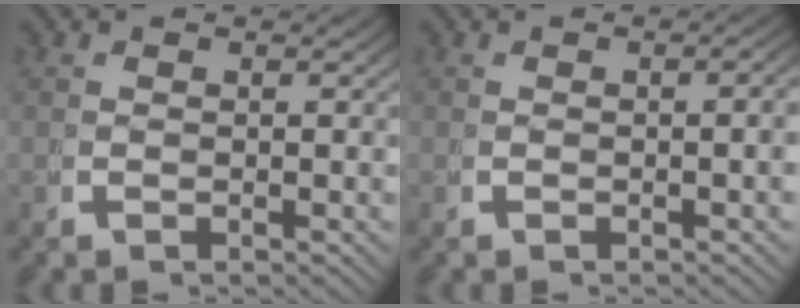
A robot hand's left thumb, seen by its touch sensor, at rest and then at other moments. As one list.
[{"total": 1.4, "force": [-0.4, 0.3, 1.3], "torque": [-0.019, 0.004, -0.005]}]